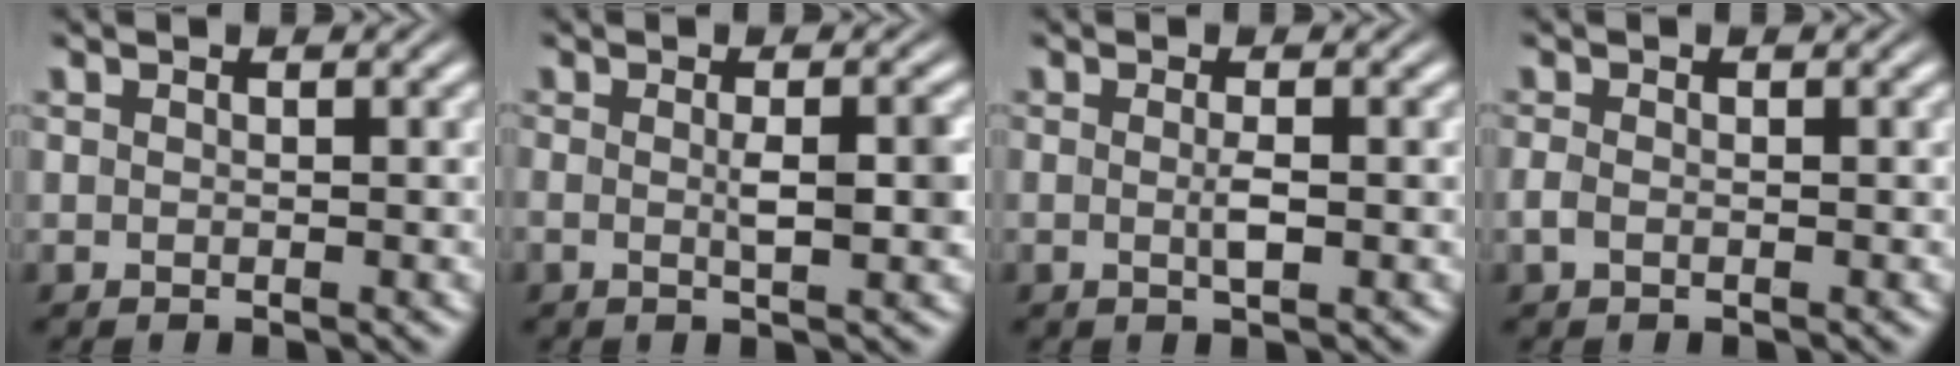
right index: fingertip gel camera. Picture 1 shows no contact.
{"total": 2.5, "force": [-0.4, 0.5, 2.4], "torque": [-0.039, -0.013, -0.005]}
{"total": 1.4, "force": [-0.4, 0.0, 1.3], "torque": [-0.022, -0.009, -0.007]}
{"total": 0.8, "force": [-0.6, 0.2, 0.5], "torque": [-0.016, -0.009, -0.006]}